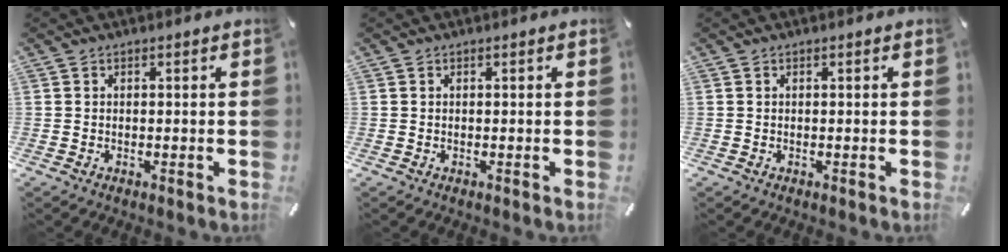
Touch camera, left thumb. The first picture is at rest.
{"total": 0.0}
{"total": 0.0}